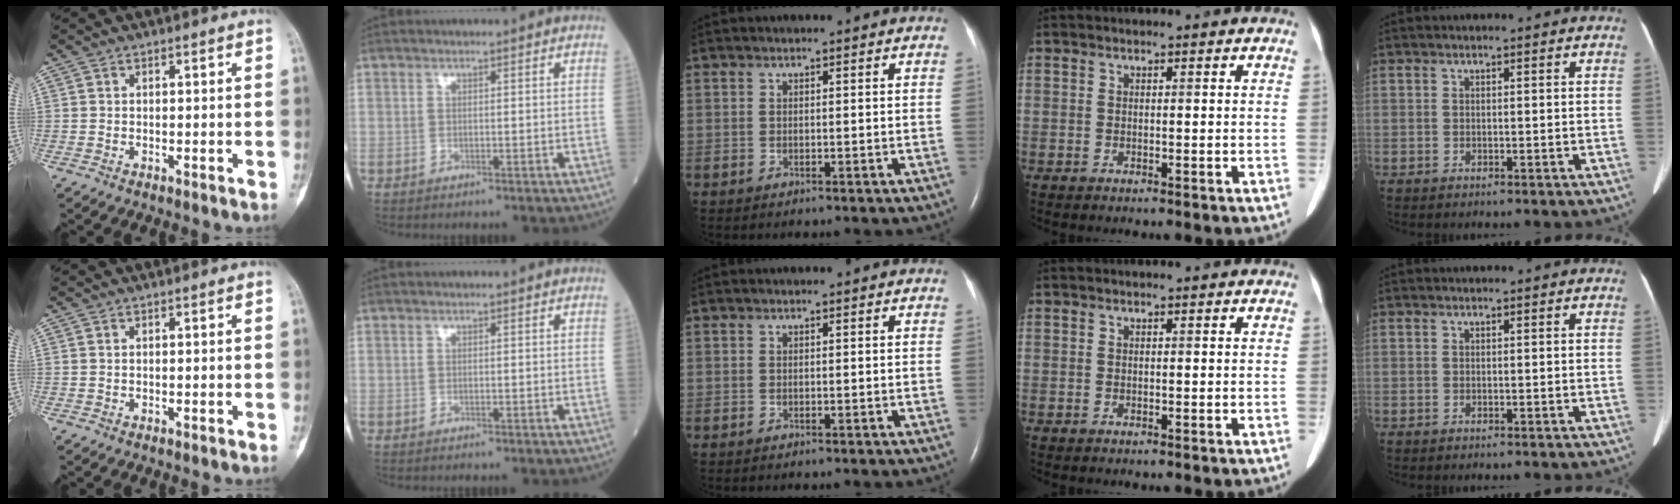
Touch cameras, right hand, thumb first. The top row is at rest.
{}